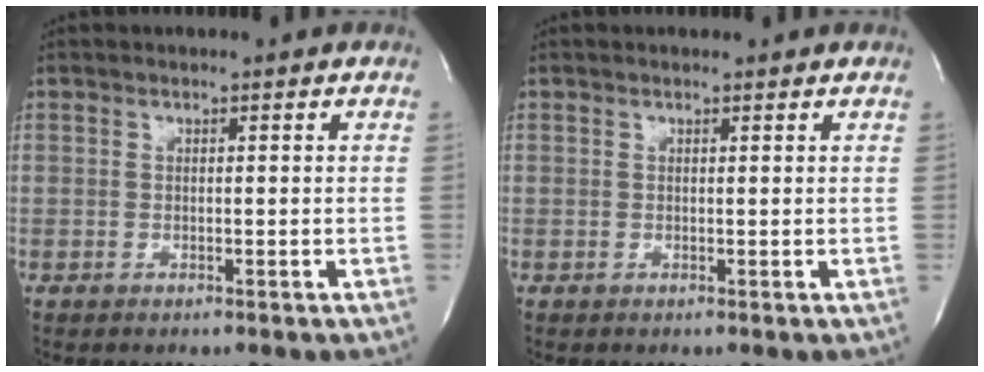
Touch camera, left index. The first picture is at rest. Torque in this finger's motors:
{"motor_torque": [0.01, 0.02, -0.29, 0.01]}